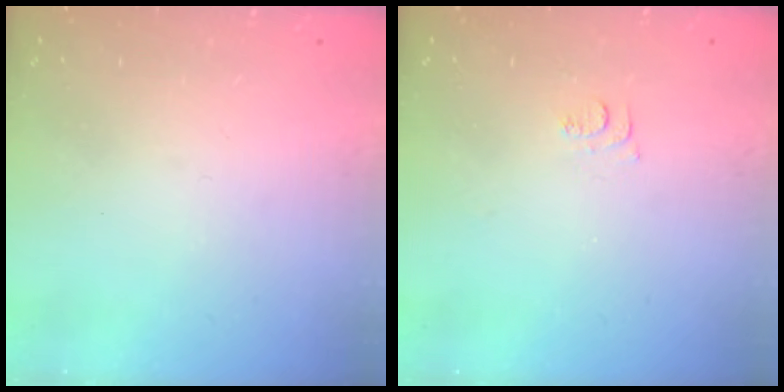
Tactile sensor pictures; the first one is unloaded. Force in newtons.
{"total": 4.5, "press": 4.5, "slide": 0.7}